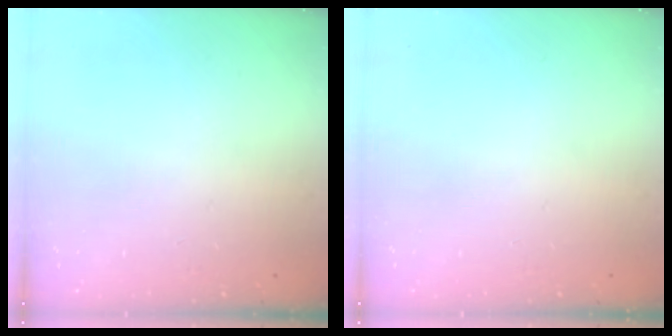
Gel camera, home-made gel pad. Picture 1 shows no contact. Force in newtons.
{"total": 0.0}